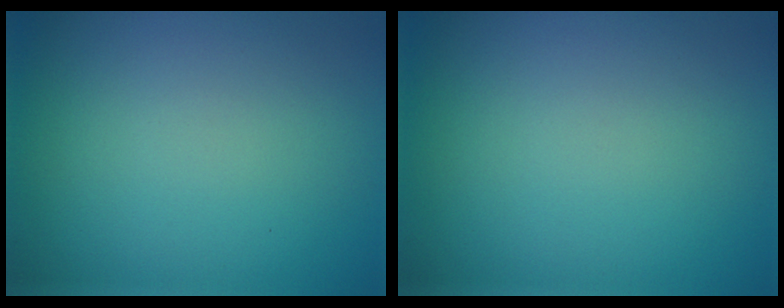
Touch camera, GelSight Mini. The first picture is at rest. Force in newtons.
{"total": 0.0}